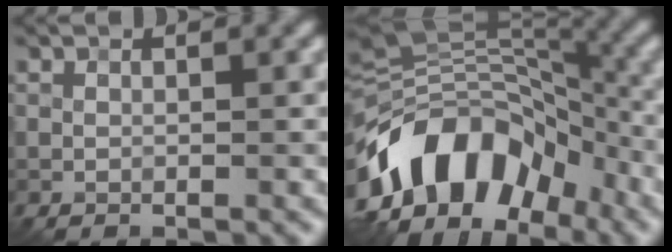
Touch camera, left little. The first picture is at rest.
{"total": 13.3, "force": [-6.1, 8.3, 8.5], "torque": [-0.147, 0.022, -0.120]}